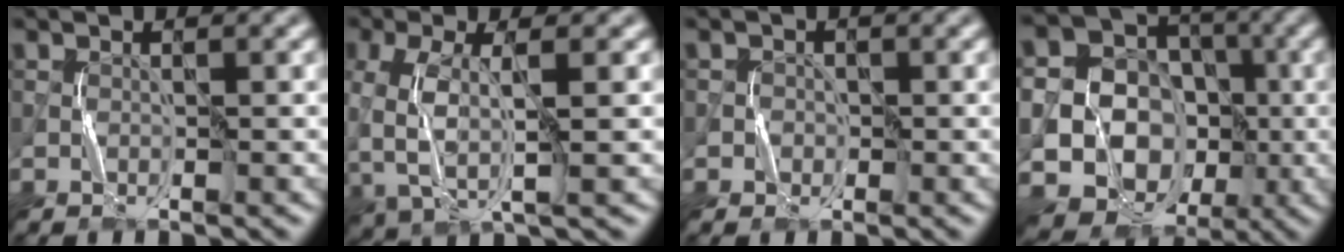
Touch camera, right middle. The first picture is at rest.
{"total": 5.6, "force": [-0.7, 2.3, 5.0], "torque": [-0.127, -0.006, -0.010]}
{"total": 1.6, "force": [-0.2, 1.5, 0.2], "torque": [0.012, 0.005, -0.014]}
{"total": 20.1, "force": [-5.0, 18.2, 7.1], "torque": [-0.173, -0.028, -0.098]}